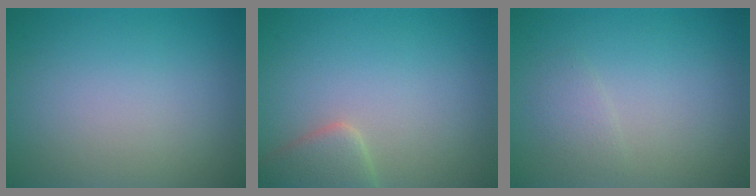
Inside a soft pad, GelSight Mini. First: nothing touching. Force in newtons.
{"total": 3.0, "press": 3.0, "slide": 0.2}
{"total": 1.2, "press": 1.2, "slide": 0.0}